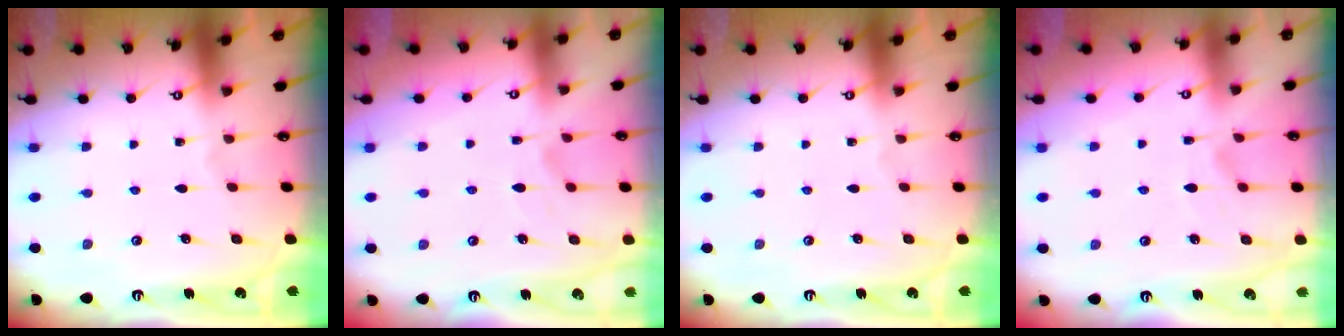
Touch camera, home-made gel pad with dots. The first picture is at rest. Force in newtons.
{"total": 1.5, "press": 1.0, "slide": 1.1}
{"total": 0.0}
{"total": 2.5, "press": 2.2, "slide": 1.2}